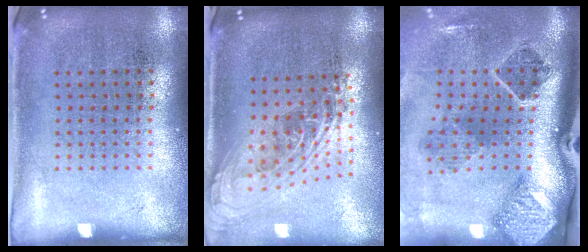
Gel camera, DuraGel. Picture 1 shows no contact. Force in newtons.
{"total": 2.2, "press": 1.6, "slide": 1.4}
{"total": 3.0, "press": 1.9, "slide": 2.3}